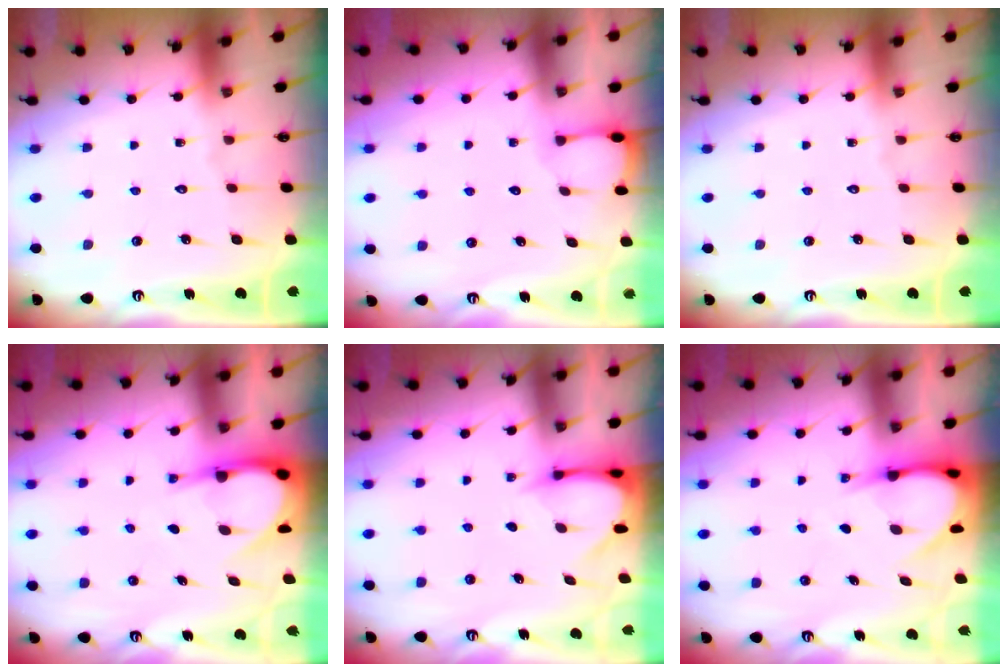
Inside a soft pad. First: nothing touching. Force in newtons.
{"total": 1.0, "press": 0.9, "slide": 0.1}
{"total": 0.0}
{"total": 6.5, "press": 6.4, "slide": 0.8}
{"total": 3.7, "press": 3.7, "slide": 0.3}
{"total": 6.5, "press": 6.4, "slide": 0.7}